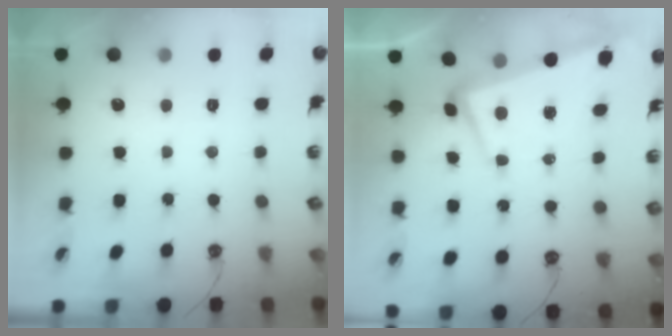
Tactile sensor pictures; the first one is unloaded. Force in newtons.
{"total": 1.7, "press": 0.9, "slide": 1.4}